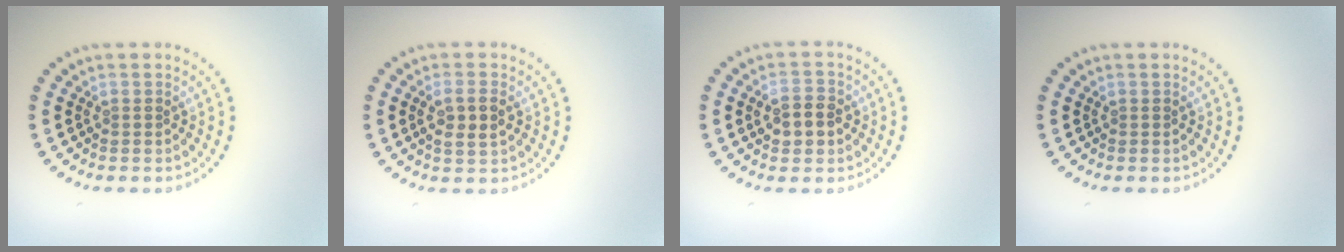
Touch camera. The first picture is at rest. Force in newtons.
{"total": 2.5, "press": 2.4, "slide": 0.7}
{"total": 2.9, "press": 2.9, "slide": 0.2}
{"total": 0.0}